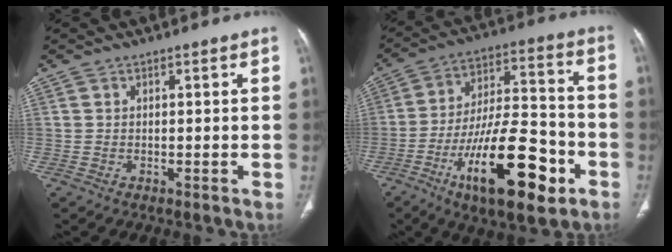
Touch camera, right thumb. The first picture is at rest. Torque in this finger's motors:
{"motor_torque": [0.54, 0.95, 1.83, -0.95, 0.23]}